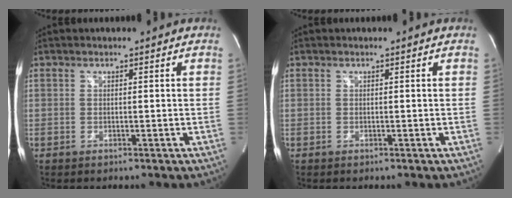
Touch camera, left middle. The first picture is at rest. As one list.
[{"total": 0.0}]